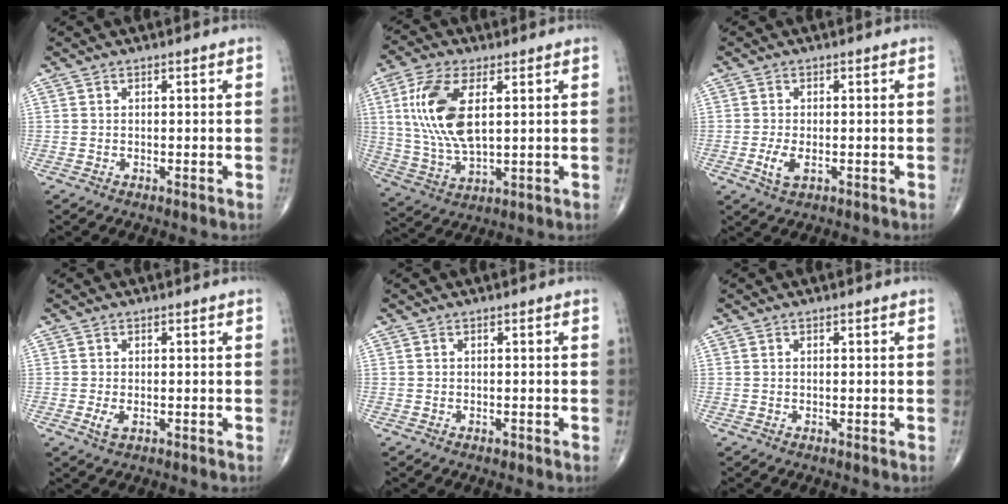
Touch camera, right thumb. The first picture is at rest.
{"total": 14.2, "force": [3.3, 6.6, 12.2], "torque": [-0.257, -0.008, 0.071]}
{"total": 3.3, "force": [-0.9, 1.6, 2.8], "torque": [-0.059, -0.004, -0.016]}
{"total": 2.1, "force": [-0.5, 1.1, 1.7], "torque": [-0.035, -0.003, -0.010]}
{"total": 0.5, "force": [-0.4, 0.3, 0.2], "torque": [-0.002, 0.000, -0.008]}
{"total": 0.0}